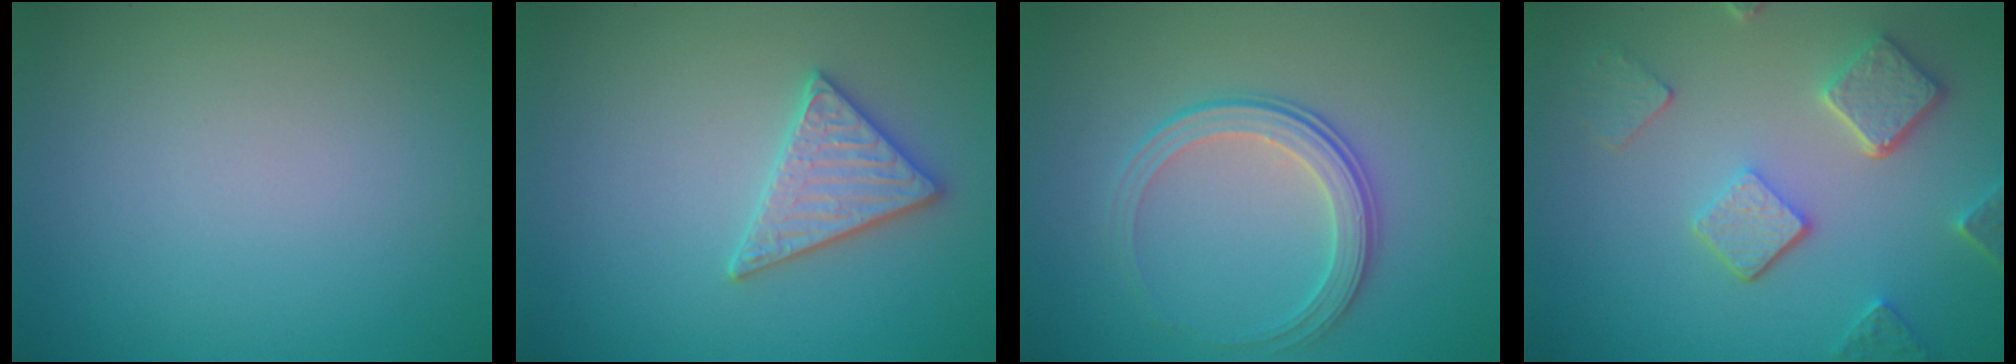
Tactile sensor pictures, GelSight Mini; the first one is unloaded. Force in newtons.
{"total": 3.0, "press": 3.0, "slide": 0.2}
{"total": 3.3, "press": 2.8, "slide": 1.8}
{"total": 5.1, "press": 3.9, "slide": 3.2}